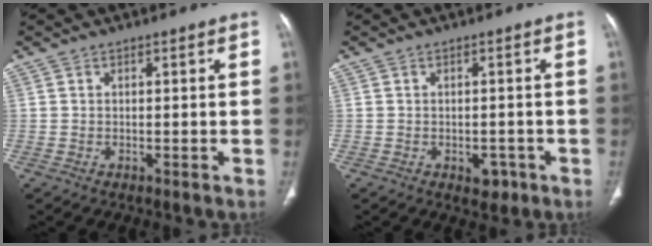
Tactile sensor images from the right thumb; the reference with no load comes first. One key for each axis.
{"total": 2.9, "fx": -1.3, "fy": 2.0, "fz": 1.7, "tx": -0.005, "ty": 0.004, "tz": -0.012}